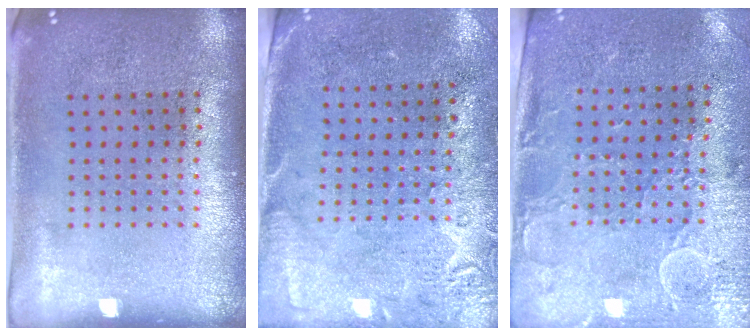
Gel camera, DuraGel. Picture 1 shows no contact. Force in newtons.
{"total": 2.7, "press": 2.3, "slide": 1.4}
{"total": 2.9, "press": 2.5, "slide": 1.5}